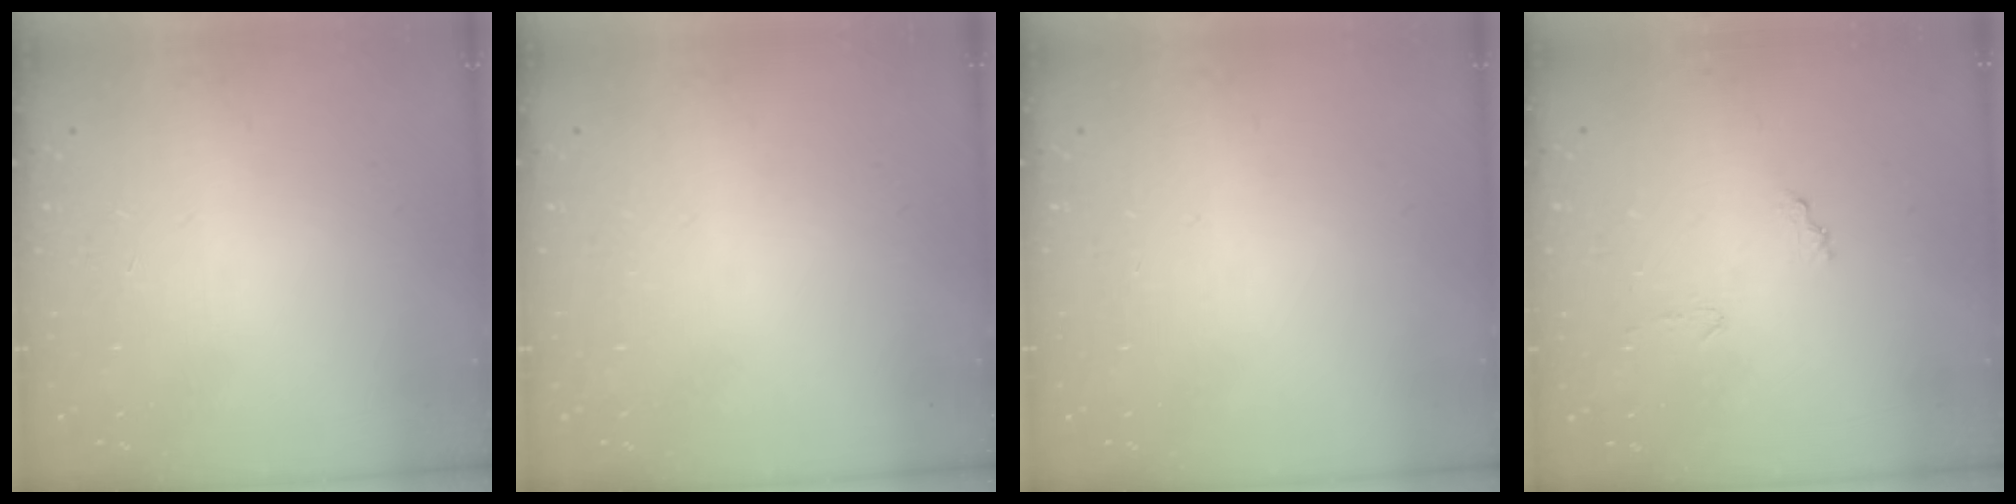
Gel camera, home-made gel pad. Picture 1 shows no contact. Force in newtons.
{"total": 0.0}
{"total": 0.0}
{"total": 7.1, "press": 7.1, "slide": 0.5}